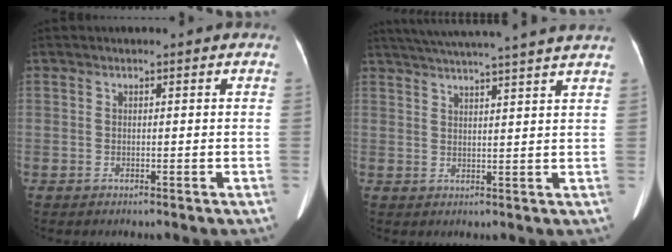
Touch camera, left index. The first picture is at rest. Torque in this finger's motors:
{"motor_torque": [0.15, -0.76, -0.03, 0.04]}